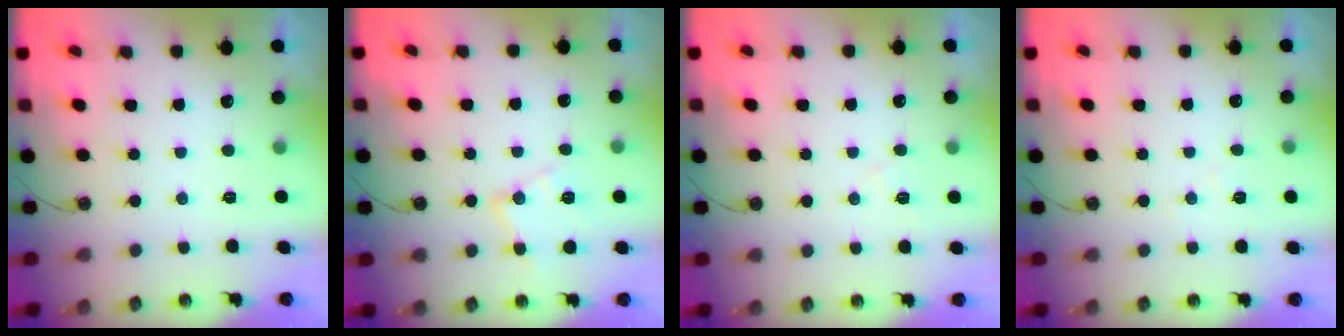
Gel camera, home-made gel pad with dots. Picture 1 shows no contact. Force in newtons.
{"total": 12.5, "press": 12.5, "slide": 0.9}
{"total": 8.8, "press": 8.8, "slide": 0.8}
{"total": 4.9, "press": 4.9, "slide": 0.6}